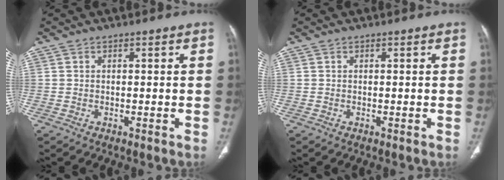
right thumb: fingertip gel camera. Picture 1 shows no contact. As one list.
[{"total": 0.0}]